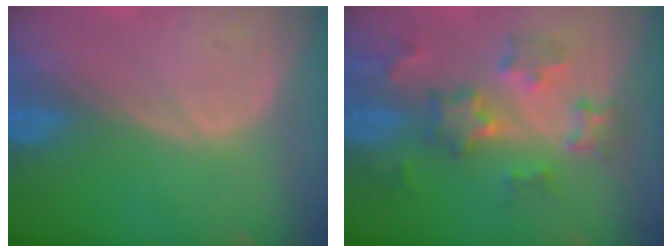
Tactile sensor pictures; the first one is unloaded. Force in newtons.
{"total": 6.9, "press": 6.9, "slide": 0.2}